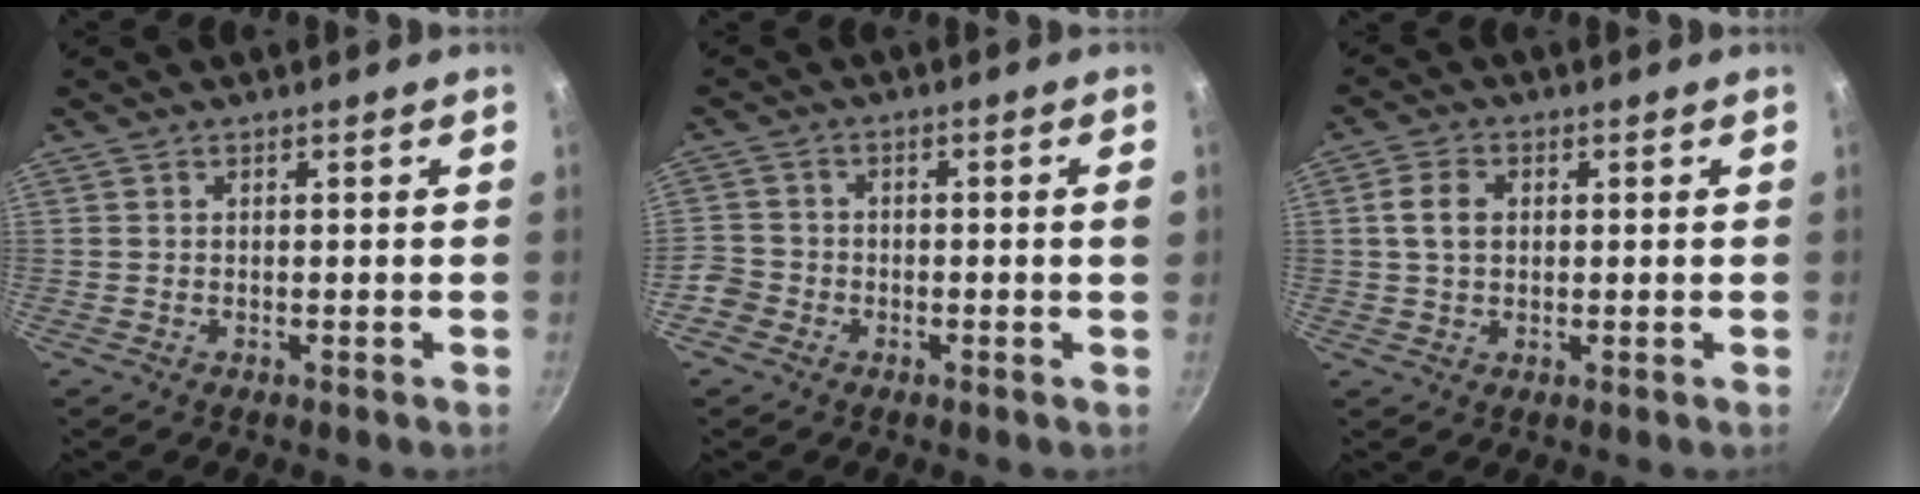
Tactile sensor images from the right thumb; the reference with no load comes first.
{"total": 4.8, "force": [-2.4, 2.9, 3.0], "torque": [-0.045, 0.030, -0.050]}
{"total": 4.7, "force": [0.7, 3.5, 3.1], "torque": [-0.050, 0.009, 0.009]}